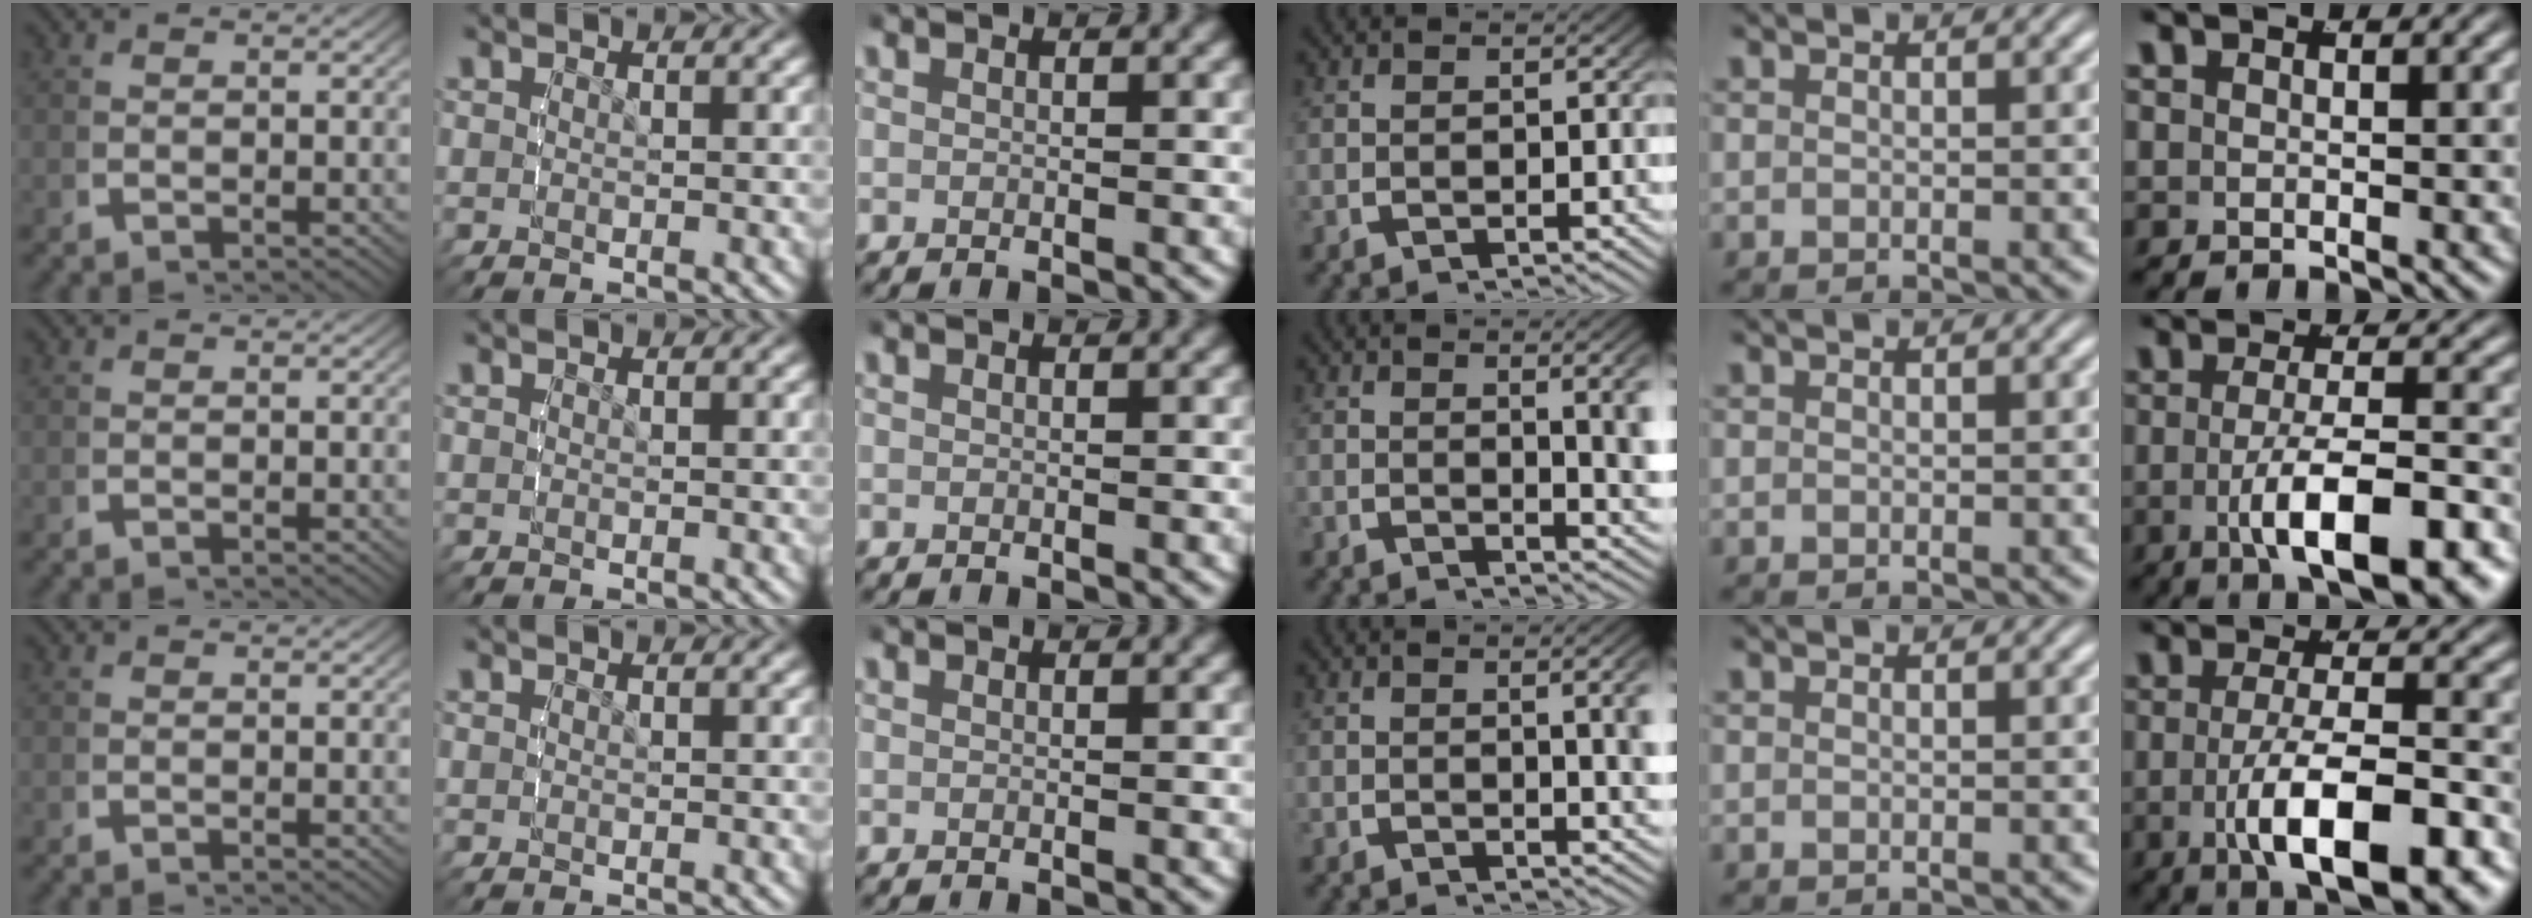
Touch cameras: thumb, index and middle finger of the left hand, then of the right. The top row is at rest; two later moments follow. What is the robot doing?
{"motion": "lift_and_place", "object": "bottle"}